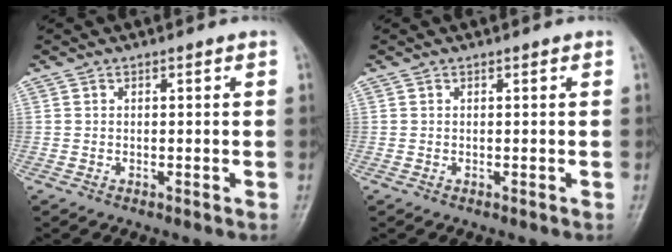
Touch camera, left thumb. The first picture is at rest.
{"total": 0.0}